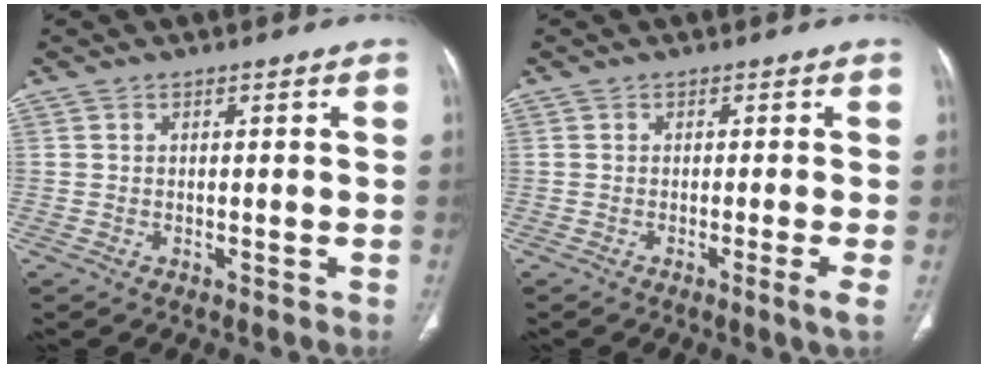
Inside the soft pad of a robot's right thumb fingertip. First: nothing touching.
{"total": 2.2, "force": [-0.7, -0.4, 2.0], "torque": [-0.041, -0.008, -0.013]}